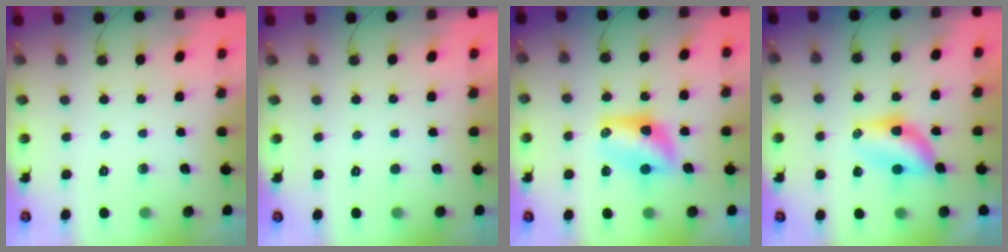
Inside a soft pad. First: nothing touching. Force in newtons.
{"total": 0.0}
{"total": 7.4, "press": 7.4, "slide": 0.2}
{"total": 6.4, "press": 6.4, "slide": 0.3}